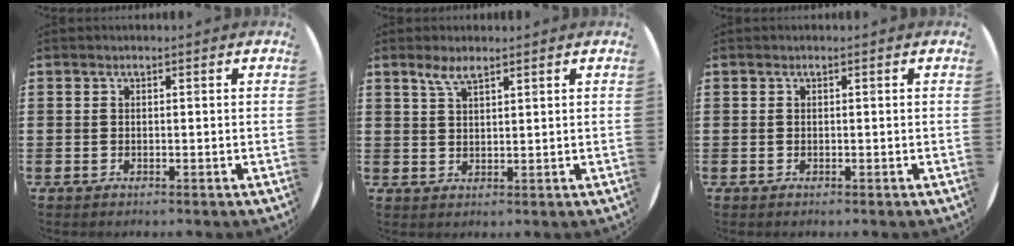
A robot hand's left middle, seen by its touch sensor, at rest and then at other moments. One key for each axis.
{"total": 2.8, "fx": 2.2, "fy": 0.7, "fz": 1.7, "tx": -0.037, "ty": 0.004, "tz": 0.040}
{"total": 0.0}